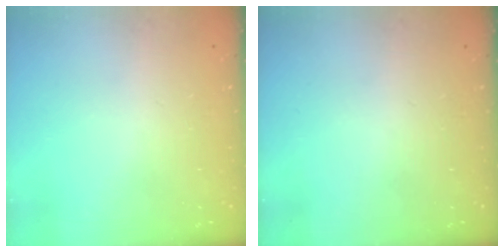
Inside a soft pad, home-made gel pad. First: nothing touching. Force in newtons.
{"total": 0.0}